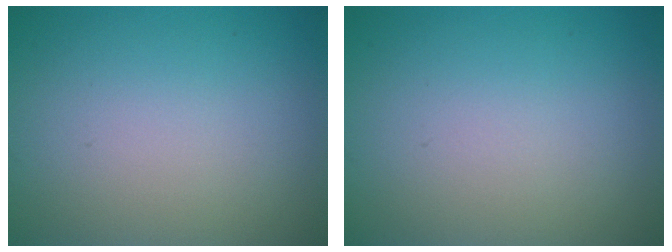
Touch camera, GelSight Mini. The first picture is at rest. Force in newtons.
{"total": 0.0}